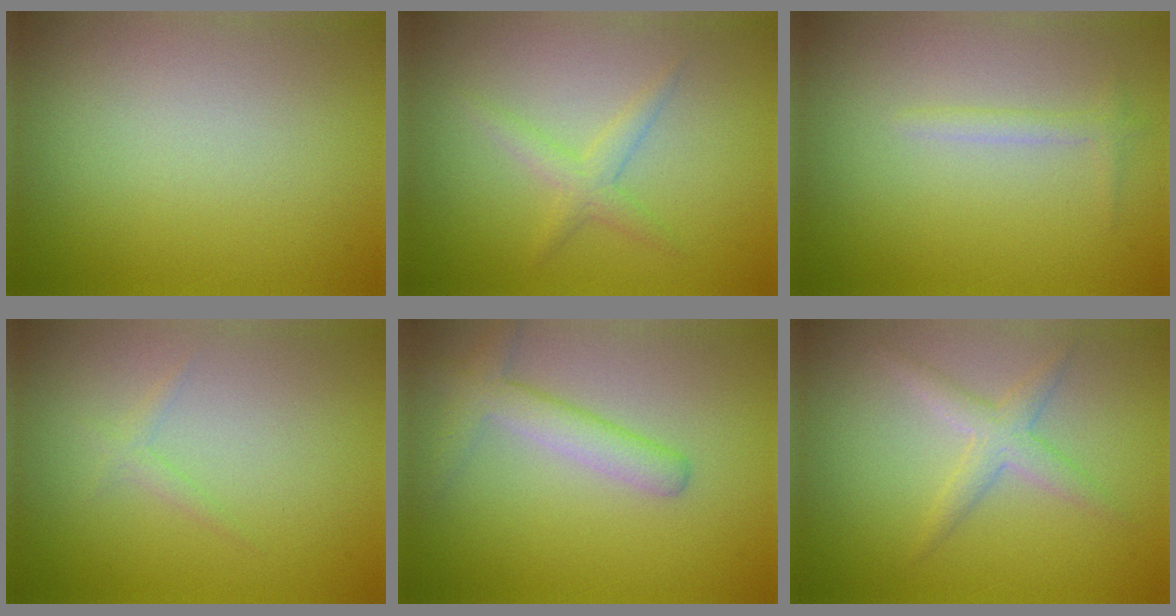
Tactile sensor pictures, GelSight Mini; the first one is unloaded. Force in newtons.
{"total": 1.8, "press": 1.8, "slide": 0.1}
{"total": 1.1, "press": 1.1, "slide": 0.1}
{"total": 0.8, "press": 0.8, "slide": 0.0}
{"total": 3.0, "press": 3.0, "slide": 0.2}
{"total": 2.3, "press": 2.3, "slide": 0.1}